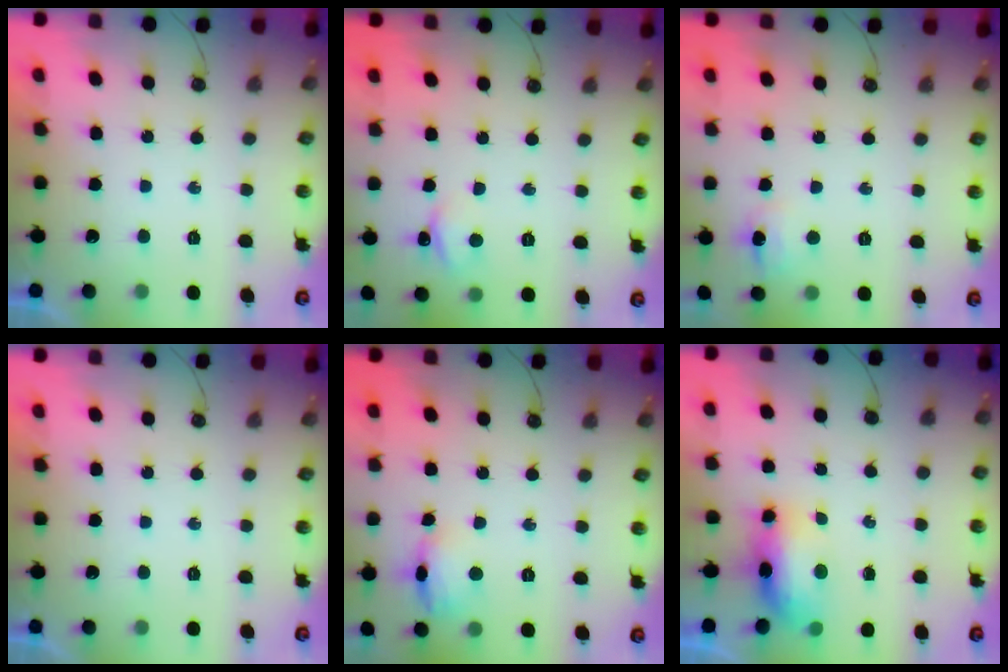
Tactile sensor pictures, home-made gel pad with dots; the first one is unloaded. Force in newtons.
{"total": 2.5, "press": 2.5, "slide": 0.4}
{"total": 5.5, "press": 5.5, "slide": 0.3}
{"total": 0.0}
{"total": 9.9, "press": 9.8, "slide": 1.2}
{"total": 11.1, "press": 9.6, "slide": 5.5}